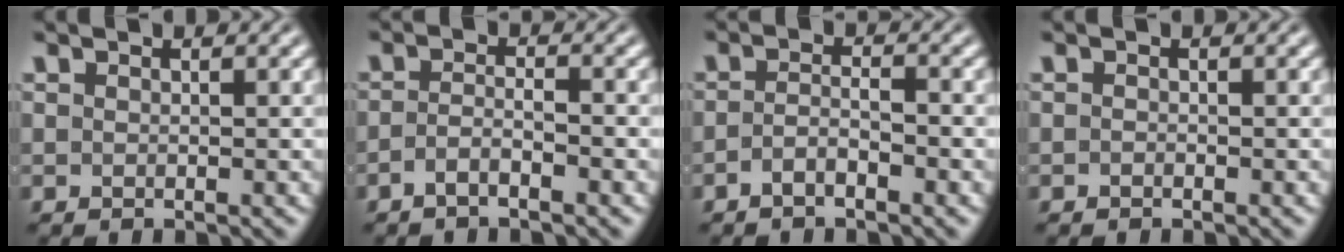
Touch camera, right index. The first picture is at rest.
{"total": 2.4, "force": [-2.1, -0.1, 1.2], "torque": [-0.019, -0.011, -0.033]}
{"total": 2.3, "force": [-2.0, 0.0, 1.2], "torque": [-0.015, -0.009, -0.032]}
{"total": 0.7, "force": [-0.5, -0.5, -0.1], "torque": [0.004, -0.005, -0.007]}